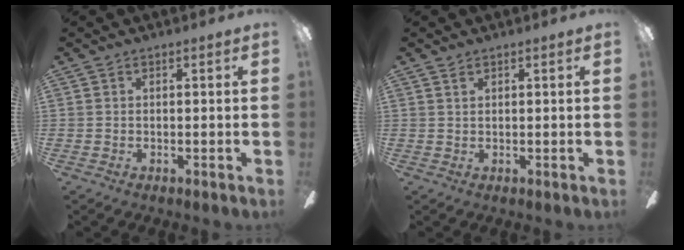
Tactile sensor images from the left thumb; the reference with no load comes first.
{"total": 0.9, "force": [0.7, 0.4, 0.4], "torque": [-0.010, 0.001, 0.013]}